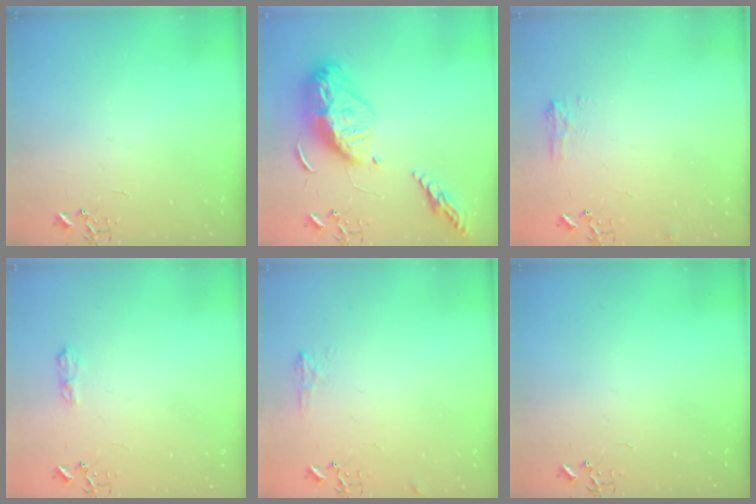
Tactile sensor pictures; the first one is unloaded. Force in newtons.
{"total": 18.2, "press": 18.1, "slide": 1.5}
{"total": 7.4, "press": 7.4, "slide": 0.5}
{"total": 7.1, "press": 7.0, "slide": 0.9}
{"total": 6.4, "press": 6.3, "slide": 0.8}
{"total": 0.0}